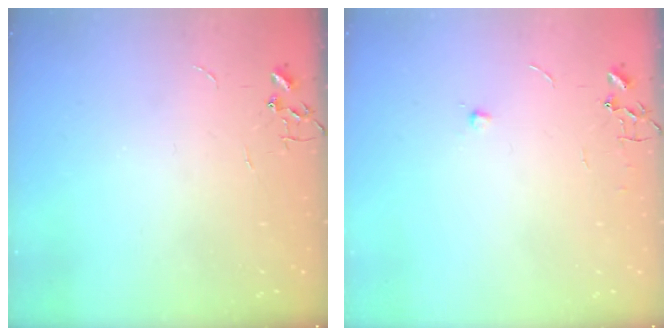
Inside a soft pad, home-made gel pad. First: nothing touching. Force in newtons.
{"total": 5.1, "press": 5.1, "slide": 0.6}